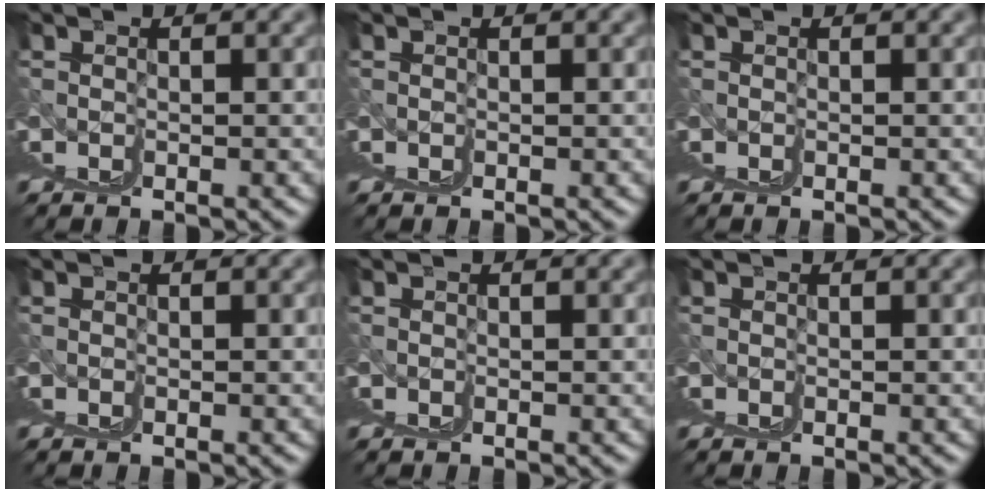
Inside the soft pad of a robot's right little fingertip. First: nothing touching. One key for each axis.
{"total": 0.0}
{"total": 0.0}
{"total": 0.0}
{"total": 0.0}
{"total": 0.0}